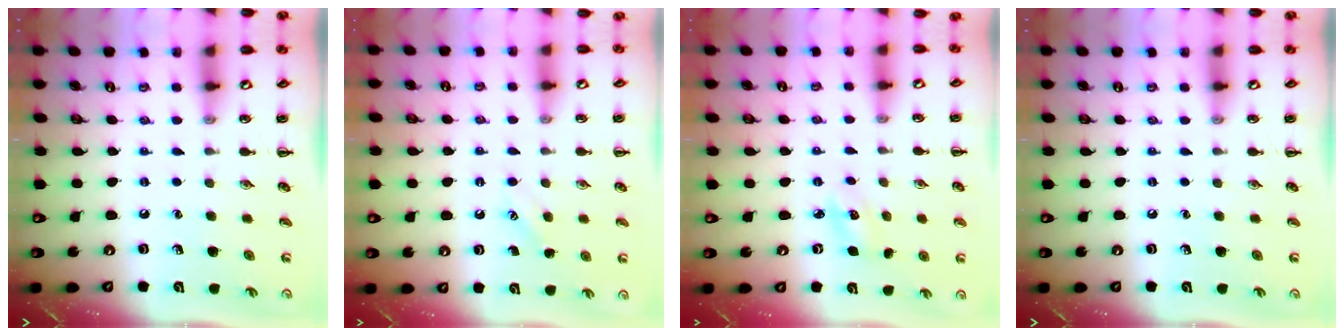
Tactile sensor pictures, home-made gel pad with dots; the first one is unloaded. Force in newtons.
{"total": 2.5, "press": 2.5, "slide": 0.6}
{"total": 4.0, "press": 3.9, "slide": 1.1}
{"total": 0.0}